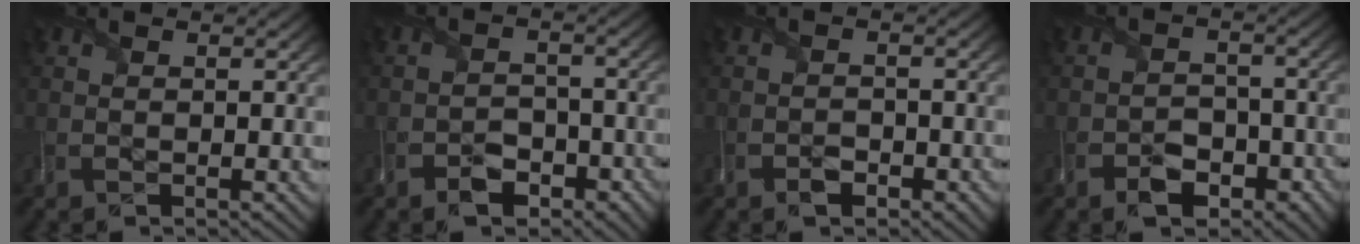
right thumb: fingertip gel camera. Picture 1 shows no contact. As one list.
[{"total": 4.3, "force": [-2.8, 2.6, 2.0], "torque": [-0.032, -0.006, -0.054]}, {"total": 2.1, "force": [-1.5, 1.1, 1.0], "torque": [-0.017, -0.001, -0.028]}, {"total": 4.9, "force": [-3.0, 2.9, 2.4], "torque": [-0.038, -0.007, -0.058]}]